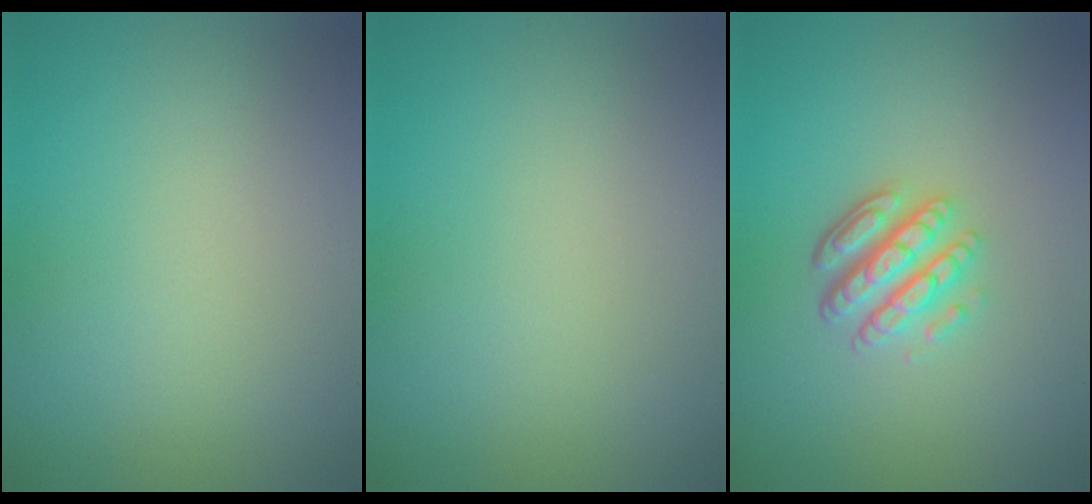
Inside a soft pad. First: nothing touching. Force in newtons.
{"total": 0.0}
{"total": 4.3, "press": 3.3, "slide": 2.7}